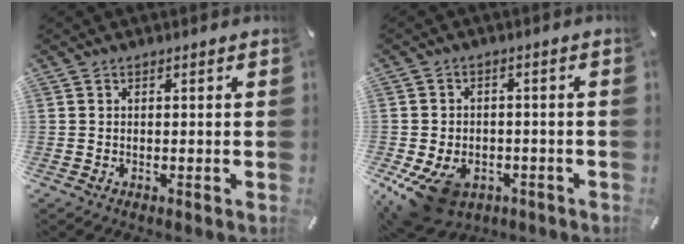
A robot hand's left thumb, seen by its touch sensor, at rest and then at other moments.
{"total": 10.4, "force": [-5.1, 7.2, 5.4], "torque": [-0.112, 0.027, -0.090]}